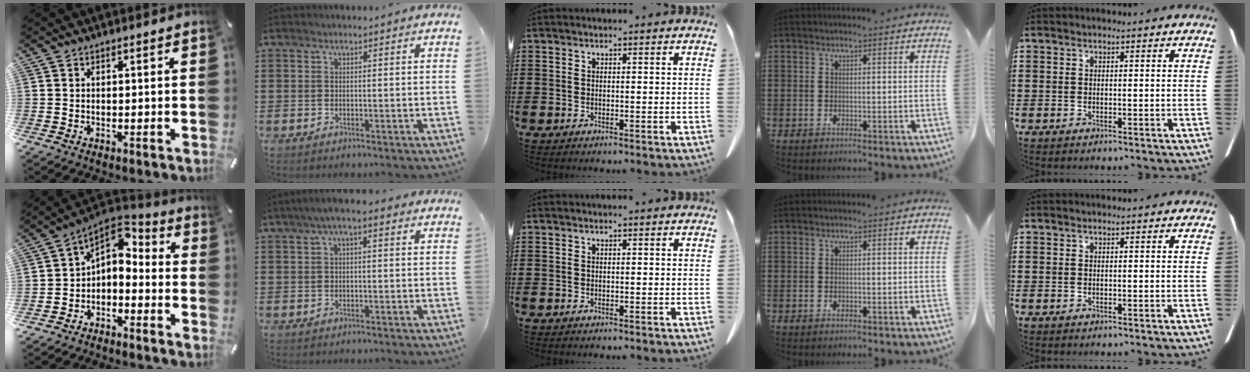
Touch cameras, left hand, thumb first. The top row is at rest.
{"thumb": {"total": 4.8, "force": [-0.3, 4.2, 2.3], "torque": [-0.043, -0.006, -0.009]}, "index": {"total": 3.2, "force": [0.6, 0.7, 3.0], "torque": [-0.055, 0.007, 0.007]}}